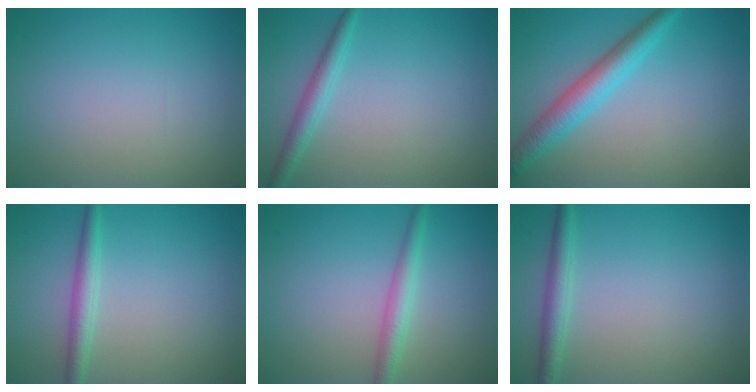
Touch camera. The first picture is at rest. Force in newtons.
{"total": 2.1, "press": 2.1, "slide": 0.1}
{"total": 4.0, "press": 4.0, "slide": 0.0}
{"total": 2.2, "press": 2.2, "slide": 0.1}
{"total": 2.4, "press": 2.4, "slide": 0.0}
{"total": 2.2, "press": 2.2, "slide": 0.1}